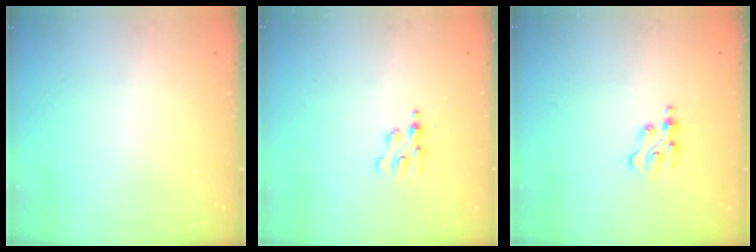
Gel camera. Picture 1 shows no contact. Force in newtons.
{"total": 1.4, "press": 1.3, "slide": 0.3}
{"total": 3.8, "press": 3.8, "slide": 0.5}